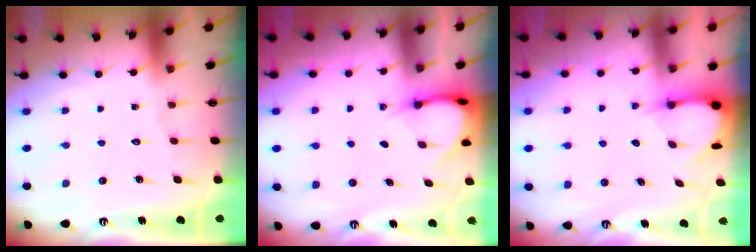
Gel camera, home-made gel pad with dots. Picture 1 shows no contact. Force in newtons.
{"total": 4.0, "press": 3.9, "slide": 0.3}
{"total": 3.4, "press": 3.4, "slide": 0.3}